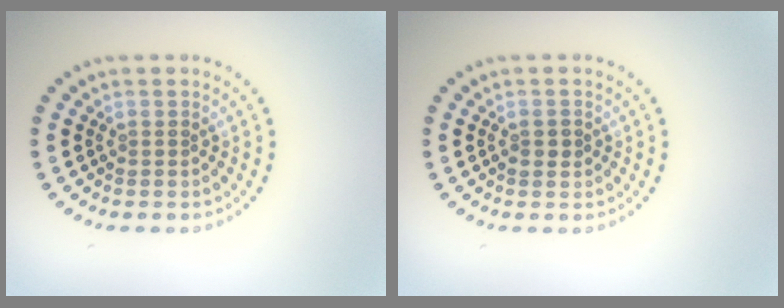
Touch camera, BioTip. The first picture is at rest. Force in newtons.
{"total": 1.2, "press": 1.2, "slide": 0.1}